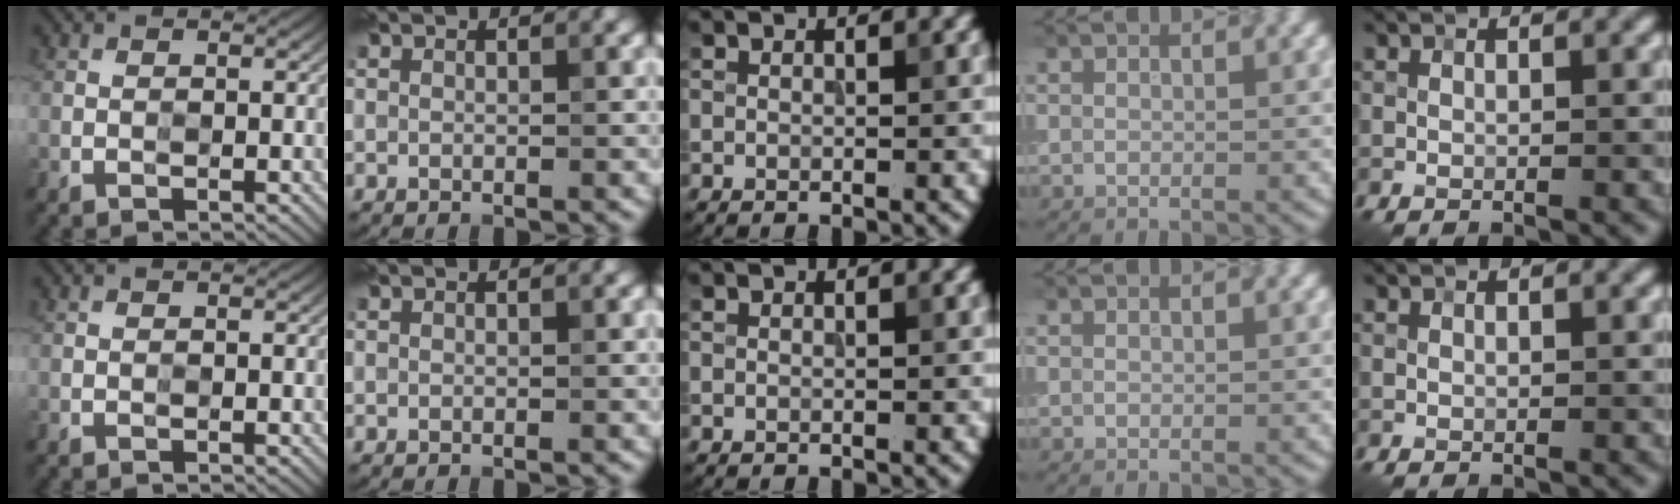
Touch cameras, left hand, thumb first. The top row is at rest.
{}